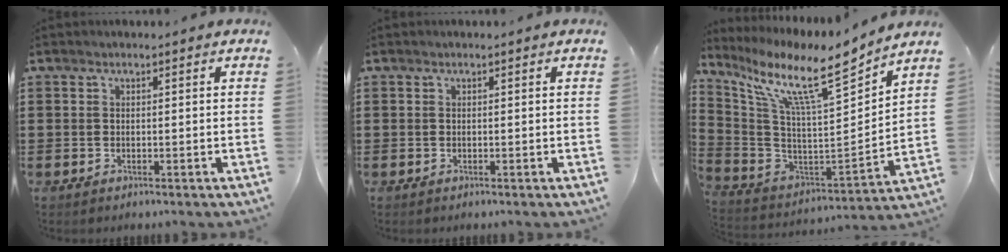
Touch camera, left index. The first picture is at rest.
{"total": 0.0}
{"total": 12.2, "force": [8.9, 1.7, 8.2], "torque": [-0.184, -0.062, 0.143]}